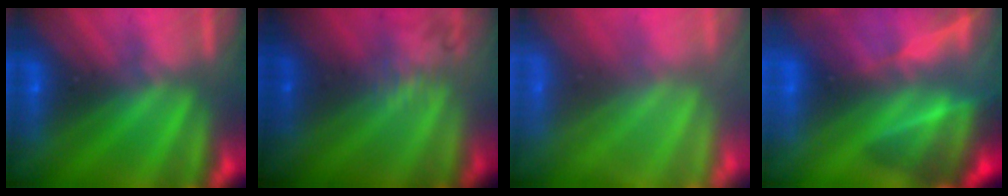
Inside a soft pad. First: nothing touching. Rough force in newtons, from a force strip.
{"total": 2.4}
{"total": 8.7}
{"total": 8.6}